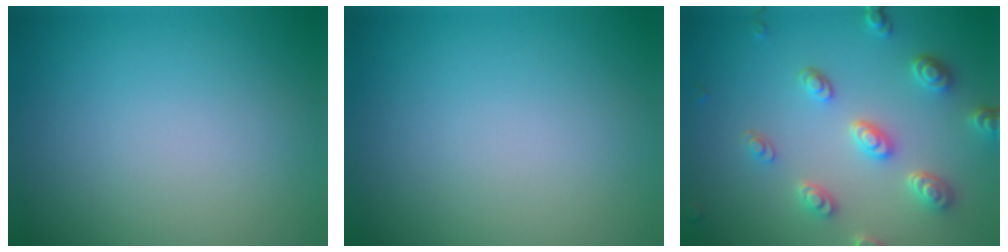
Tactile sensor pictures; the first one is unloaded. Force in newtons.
{"total": 0.0}
{"total": 4.4, "press": 3.6, "slide": 2.6}